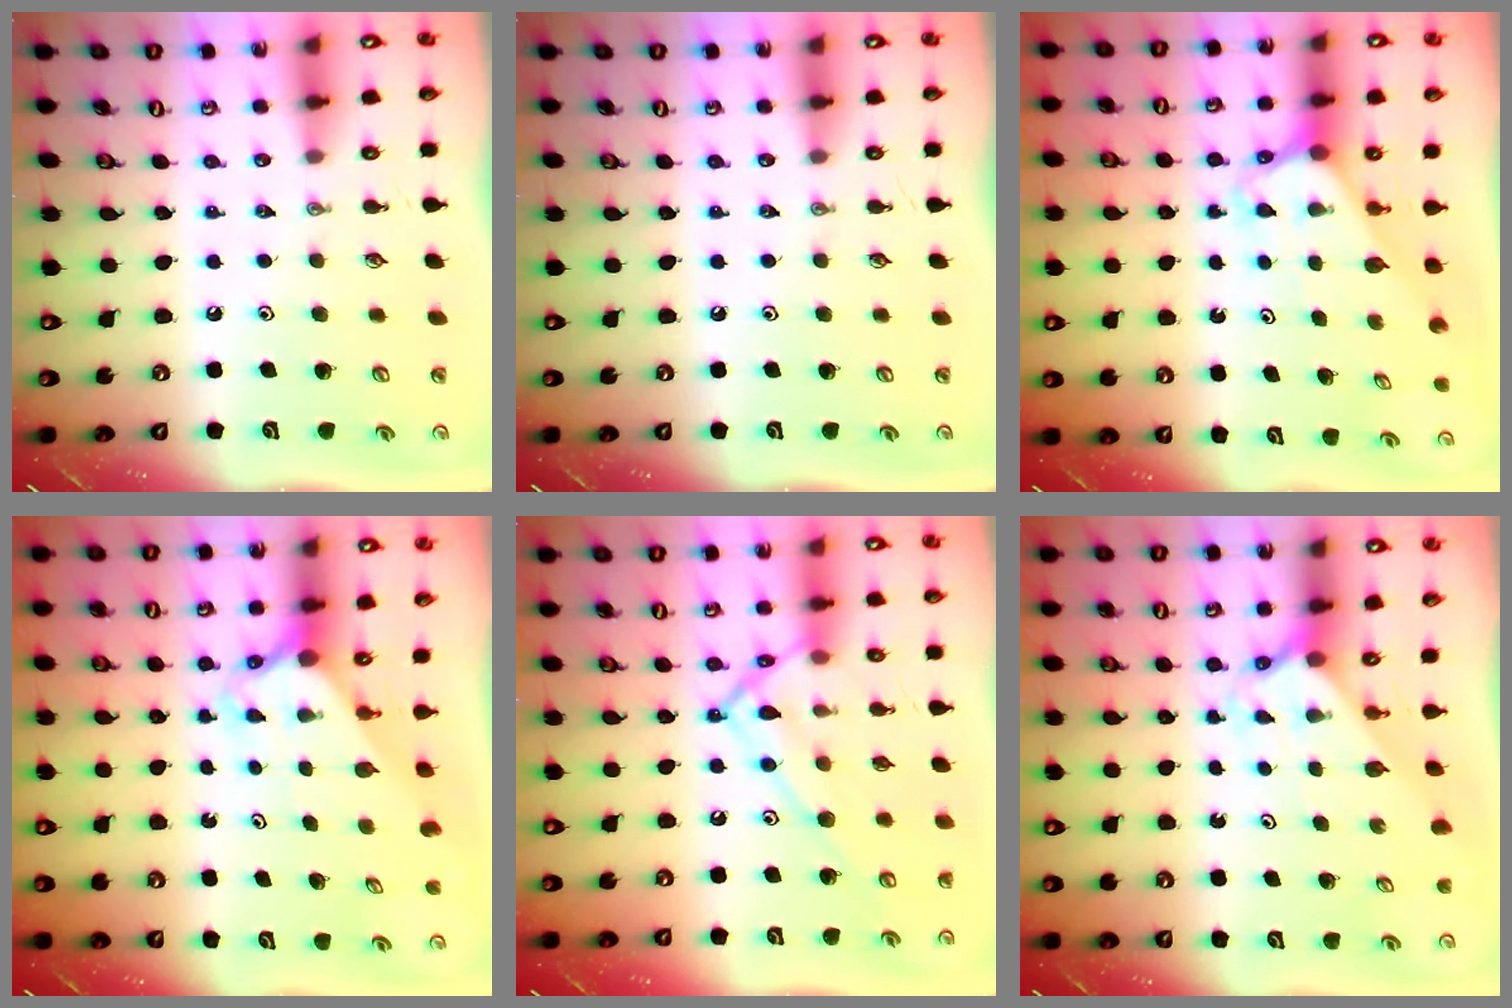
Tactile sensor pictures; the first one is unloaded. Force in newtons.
{"total": 0.0}
{"total": 2.6, "press": 2.6, "slide": 0.2}
{"total": 2.7, "press": 2.7, "slide": 0.2}
{"total": 14.2, "press": 14.1, "slide": 1.0}
{"total": 2.1, "press": 2.1, "slide": 0.1}